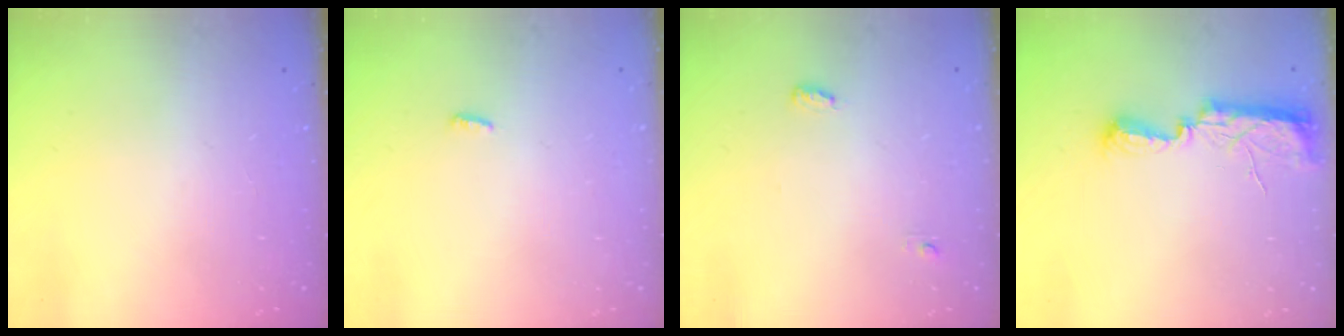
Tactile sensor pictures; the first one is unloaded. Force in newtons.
{"total": 3.0, "press": 2.9, "slide": 0.8}
{"total": 3.9, "press": 3.8, "slide": 1.0}
{"total": 10.5, "press": 9.0, "slide": 5.3}